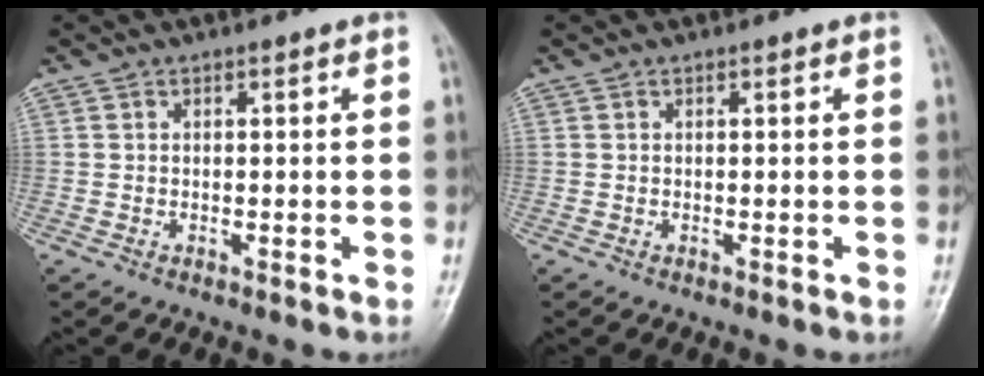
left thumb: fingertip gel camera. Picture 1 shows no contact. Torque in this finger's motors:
{"motor_torque": [0.02, 0.11, 0.15, 0.04, 0.00]}